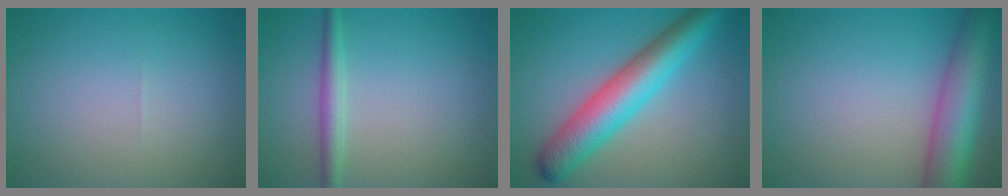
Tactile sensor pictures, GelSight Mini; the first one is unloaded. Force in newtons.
{"total": 2.1, "press": 2.1, "slide": 0.0}
{"total": 7.4, "press": 7.4, "slide": 0.1}
{"total": 8.4, "press": 8.4, "slide": 0.3}